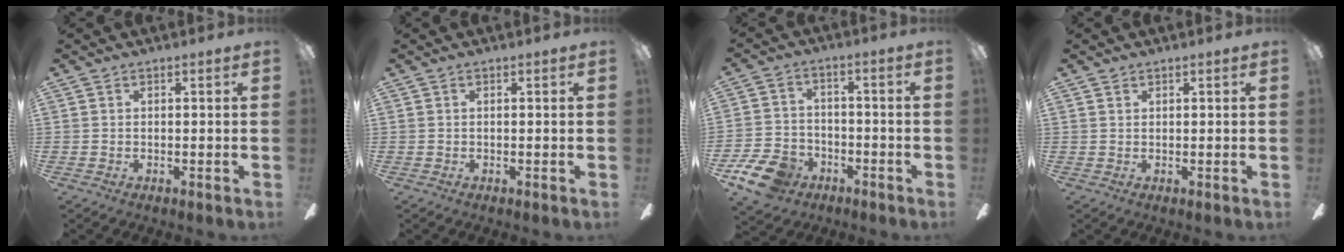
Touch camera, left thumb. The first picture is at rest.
{"total": 0.0}
{"total": 10.8, "force": [-6.6, 6.9, 5.0], "torque": [-0.116, 0.040, -0.122]}
{"total": 0.7, "force": [0.6, 0.3, 0.0], "torque": [-0.001, 0.001, 0.011]}